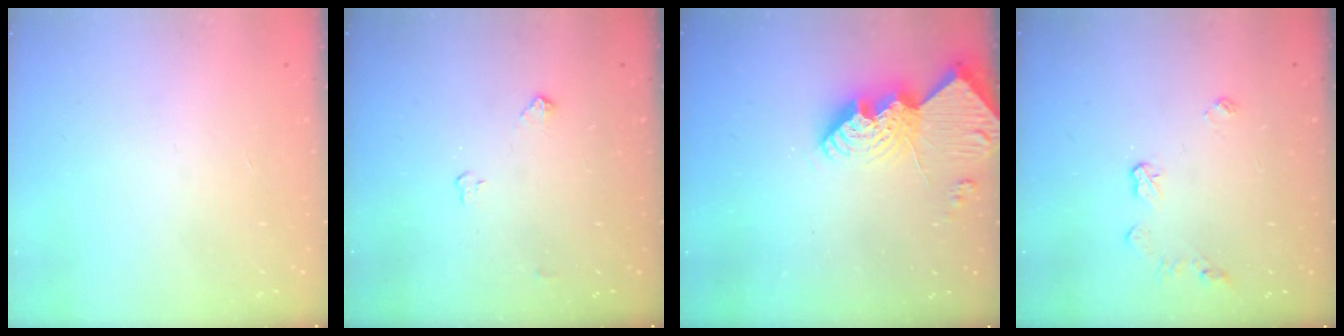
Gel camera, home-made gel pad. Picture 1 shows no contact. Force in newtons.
{"total": 3.7, "press": 3.7, "slide": 0.6}
{"total": 13.9, "press": 13.9, "slide": 0.9}
{"total": 6.1, "press": 6.0, "slide": 0.6}